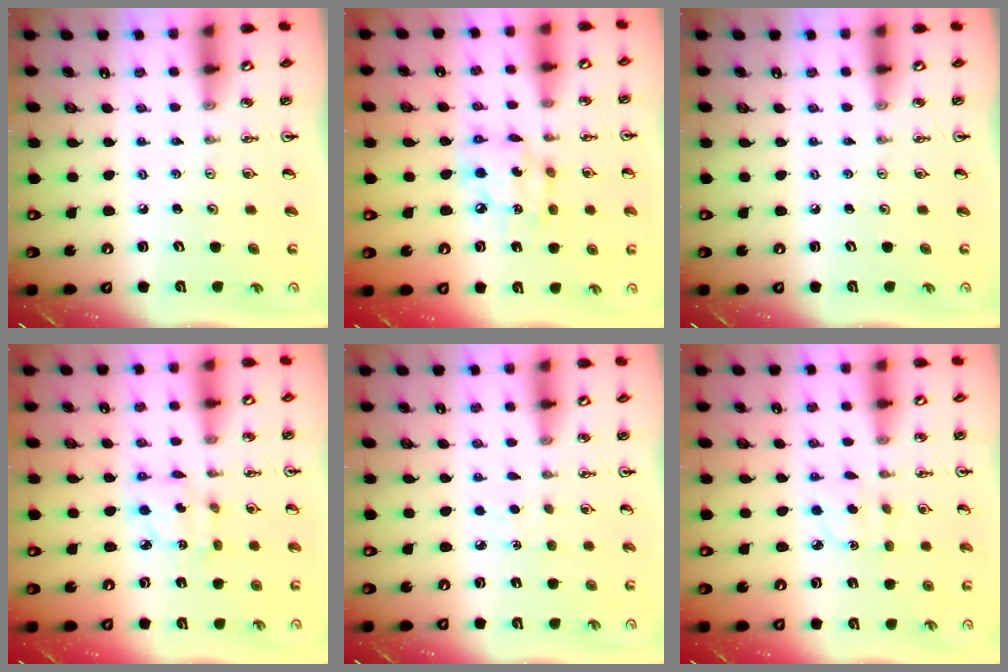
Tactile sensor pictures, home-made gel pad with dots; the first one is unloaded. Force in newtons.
{"total": 10.2, "press": 10.2, "slide": 1.0}
{"total": 0.0}
{"total": 5.0, "press": 4.9, "slide": 0.1}
{"total": 2.9, "press": 2.9, "slide": 0.4}
{"total": 3.0, "press": 2.9, "slide": 0.8}